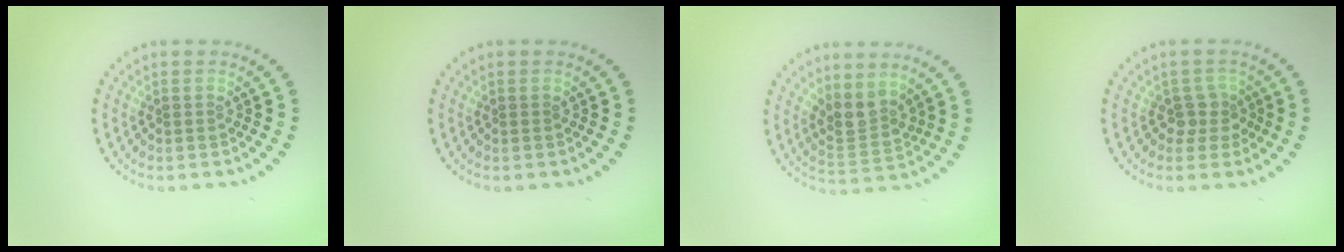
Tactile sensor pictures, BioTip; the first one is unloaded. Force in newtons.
{"total": 0.0}
{"total": 2.6, "press": 2.0, "slide": 1.7}
{"total": 2.0, "press": 1.5, "slide": 1.3}